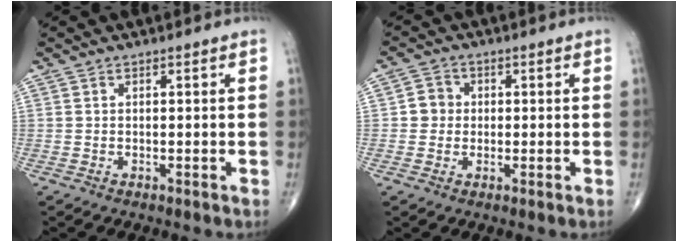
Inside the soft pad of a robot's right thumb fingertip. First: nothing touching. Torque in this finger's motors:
{"motor_torque": [-0.15, 0.14, 0.08, -0.01, 0.01]}